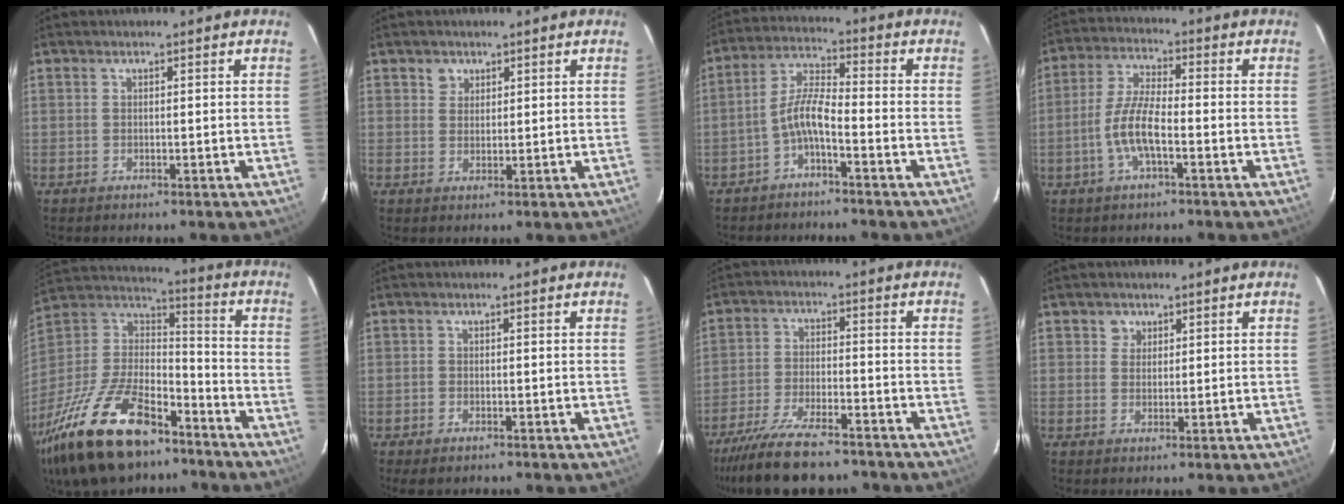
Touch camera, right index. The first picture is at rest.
{"total": 2.4, "force": [1.3, 1.9, 0.2], "torque": [0.006, 0.010, 0.022]}
{"total": 5.5, "force": [-3.0, 1.1, 4.5], "torque": [-0.106, 0.017, -0.057]}
{"total": 7.8, "force": [-2.8, 2.0, 7.0], "torque": [-0.148, 0.003, -0.055]}
{"total": 28.6, "force": [-18.7, 12.8, 17.4], "torque": [-0.363, -0.020, -0.310]}
{"total": 2.0, "force": [-1.5, 0.9, 1.0], "torque": [-0.025, -0.006, -0.027]}
{"total": 16.1, "force": [-13.4, 4.1, 7.9], "torque": [-0.174, -0.026, -0.222]}
{"total": 2.3, "force": [1.1, 2.0, 0.0], "torque": [0.010, 0.012, 0.017]}